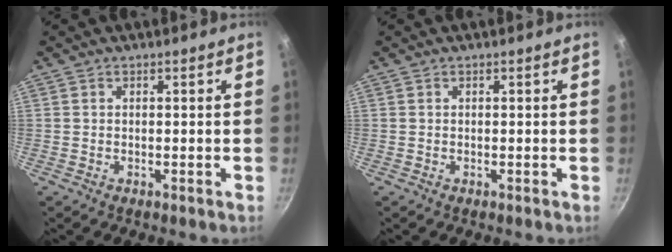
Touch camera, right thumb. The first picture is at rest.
{"total": 0.0}